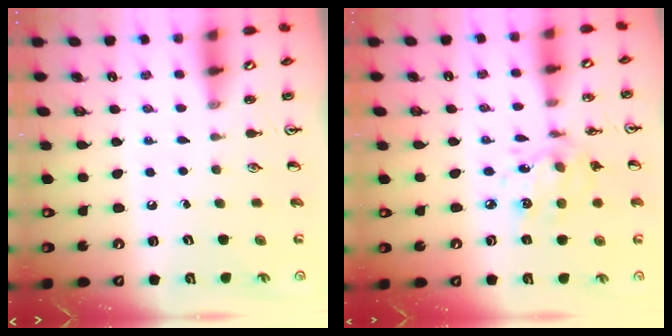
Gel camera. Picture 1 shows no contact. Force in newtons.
{"total": 9.3, "press": 9.3, "slide": 0.6}